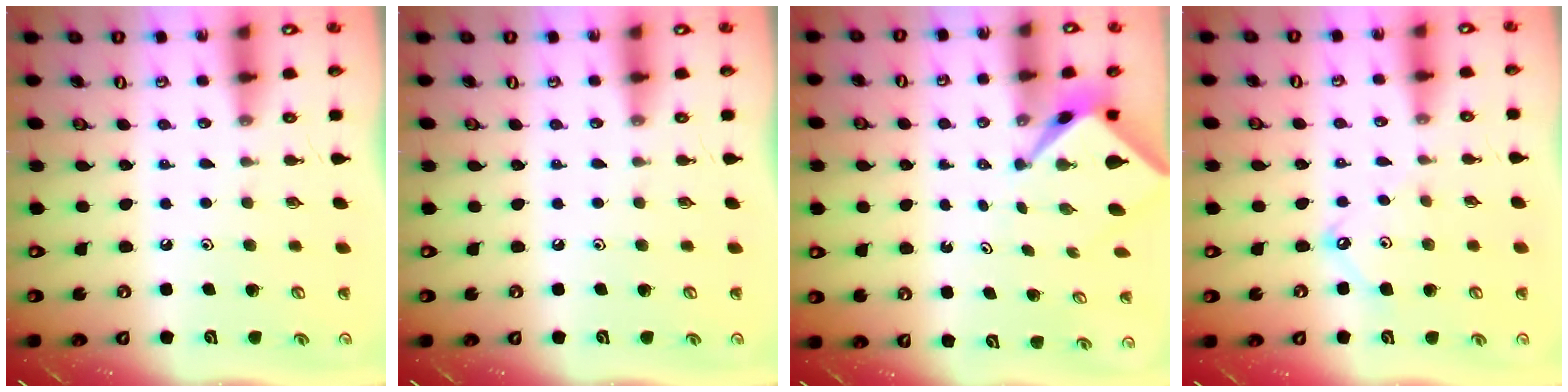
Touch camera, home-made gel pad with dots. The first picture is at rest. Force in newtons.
{"total": 0.0}
{"total": 2.4, "press": 2.4, "slide": 0.2}
{"total": 6.8, "press": 6.7, "slide": 0.8}